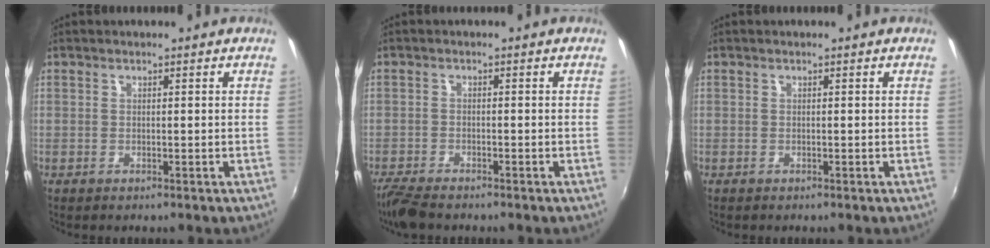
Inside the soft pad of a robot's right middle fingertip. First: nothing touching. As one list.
[{"total": 5.3, "force": [-4.6, 0.9, 2.5], "torque": [-0.070, -0.025, -0.088]}, {"total": 0.0}]